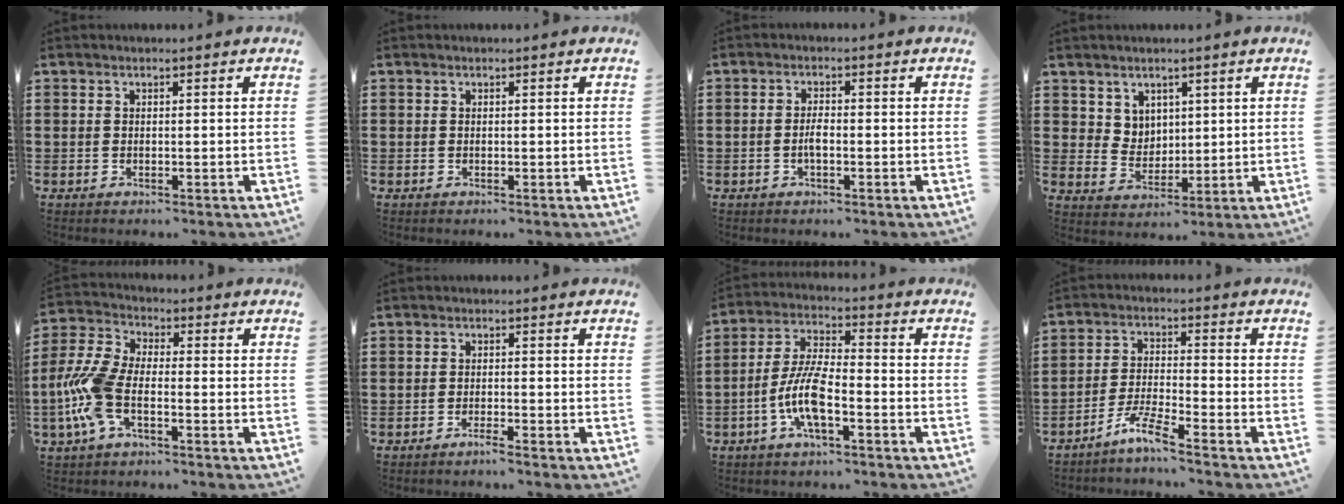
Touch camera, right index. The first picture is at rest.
{"total": 0.0}
{"total": 2.0, "force": [-0.6, 0.7, 1.8], "torque": [-0.041, 0.001, -0.013]}
{"total": 4.2, "force": [3.0, 3.0, 0.5], "torque": [-0.025, 0.003, 0.057]}
{"total": 9.1, "force": [-2.6, 4.2, 7.6], "torque": [-0.198, -0.009, -0.054]}
{"total": 1.7, "force": [-1.4, -0.3, 0.7], "torque": [-0.012, -0.004, -0.026]}
{"total": 8.1, "force": [-3.2, 2.3, 7.1], "torque": [-0.169, -0.011, -0.067]}
{"total": 4.3, "force": [-3.8, -0.4, 2.1], "torque": [-0.059, -0.010, -0.079]}